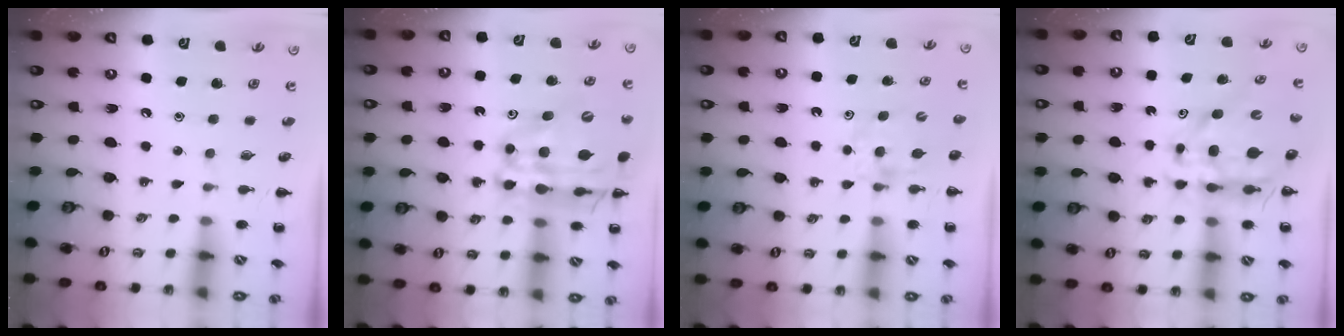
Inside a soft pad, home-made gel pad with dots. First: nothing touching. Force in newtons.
{"total": 22.2, "press": 21.6, "slide": 5.1}
{"total": 4.5, "press": 4.3, "slide": 1.3}
{"total": 12.2, "press": 11.7, "slide": 3.4}